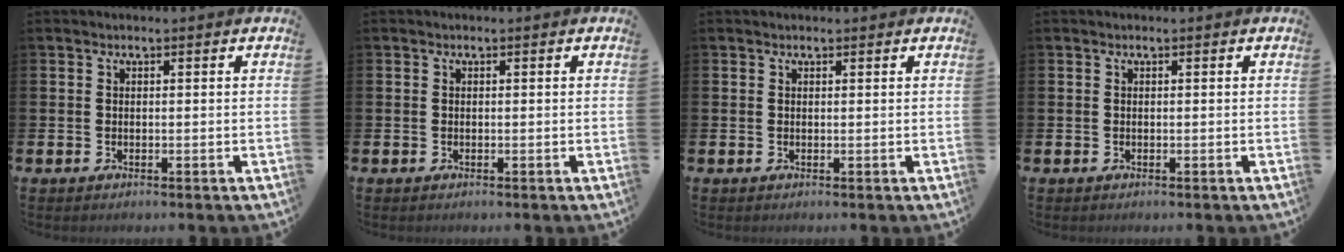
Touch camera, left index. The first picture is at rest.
{"total": 0.0}
{"total": 0.7, "force": [0.7, 0.2, 0.1], "torque": [0.014, -0.004, 0.010]}
{"total": 0.0}